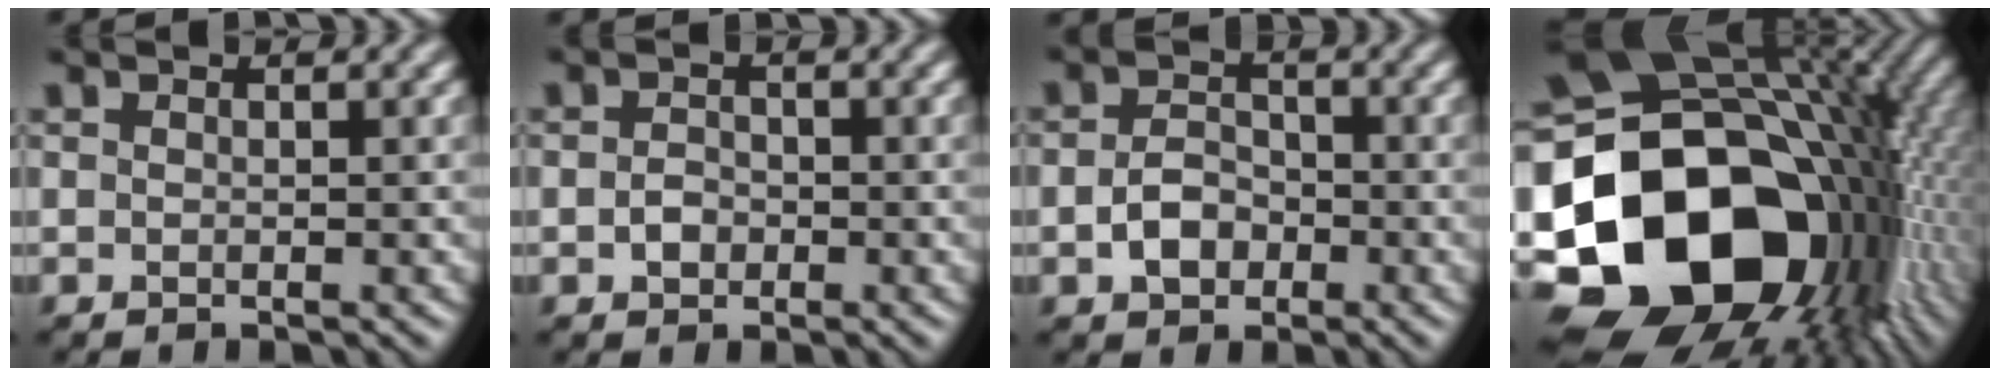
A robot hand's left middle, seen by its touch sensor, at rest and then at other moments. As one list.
[{"total": 1.5, "force": [-0.4, 1.3, 0.8], "torque": [-0.016, -0.001, -0.010]}, {"total": 3.0, "force": [-0.9, 2.3, 1.8], "torque": [-0.034, -0.001, -0.021]}, {"total": 22.8, "force": [-4.9, 17.3, 14.0], "torque": [-0.293, -0.026, -0.077]}]